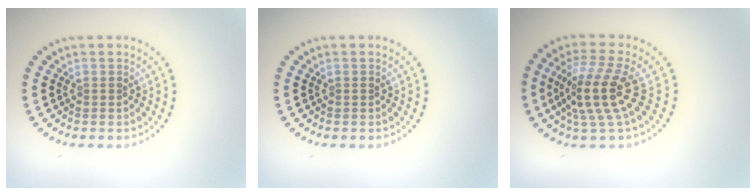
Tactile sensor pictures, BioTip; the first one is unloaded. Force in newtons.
{"total": 0.0}
{"total": 4.6, "press": 3.8, "slide": 2.6}